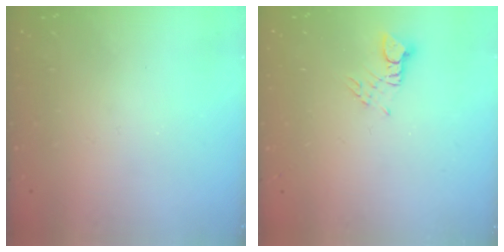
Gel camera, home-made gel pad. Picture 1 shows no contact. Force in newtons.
{"total": 3.0, "press": 3.0, "slide": 0.4}